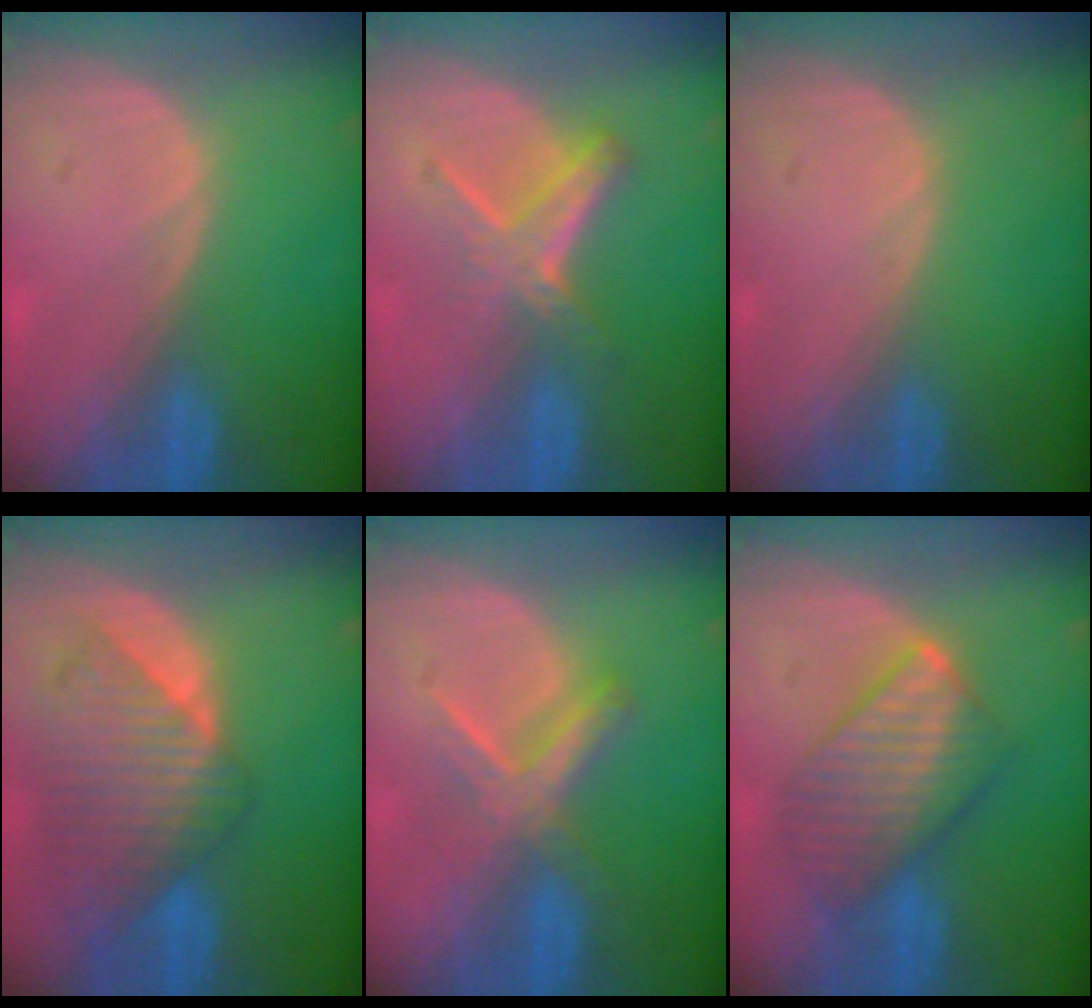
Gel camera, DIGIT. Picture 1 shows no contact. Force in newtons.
{"total": 6.2, "press": 5.3, "slide": 3.2}
{"total": 0.0}
{"total": 9.7, "press": 8.5, "slide": 4.6}
{"total": 5.5, "press": 5.4, "slide": 1.0}
{"total": 7.9, "press": 7.9, "slide": 0.3}